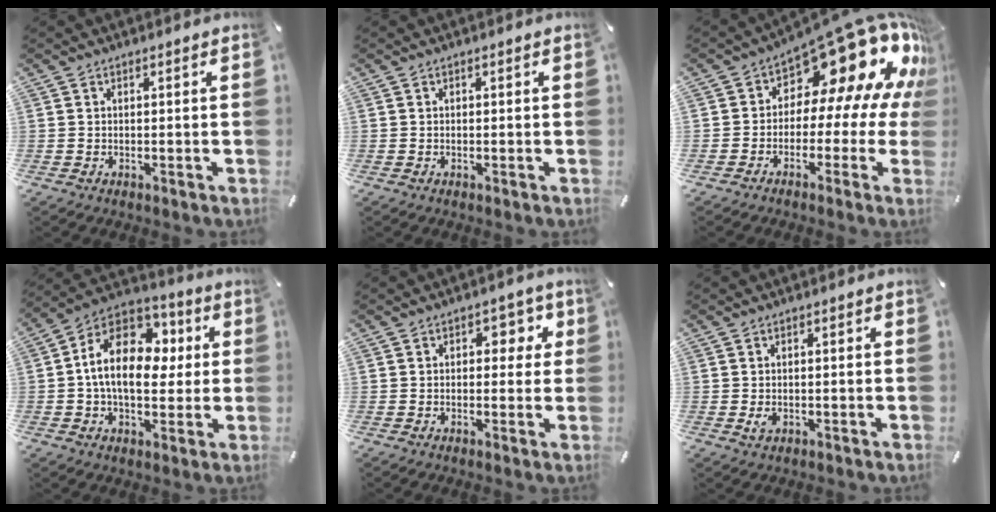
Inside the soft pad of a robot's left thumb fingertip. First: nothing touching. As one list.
[{"total": 0.0}, {"total": 20.2, "force": [10.1, 9.9, 14.4], "torque": [-0.203, -0.078, 0.170]}, {"total": 17.6, "force": [1.8, 12.0, 12.7], "torque": [-0.236, -0.001, 0.032]}, {"total": 4.8, "force": [1.1, 3.3, 3.3], "torque": [-0.022, -0.007, 0.007]}, {"total": 1.9, "force": [-0.5, 1.1, 1.4], "torque": [-0.025, 0.001, -0.007]}]